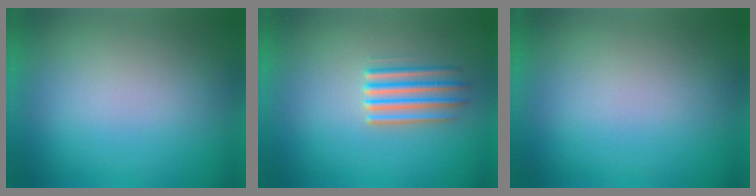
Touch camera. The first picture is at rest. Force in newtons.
{"total": 2.5}
{"total": 0.0}